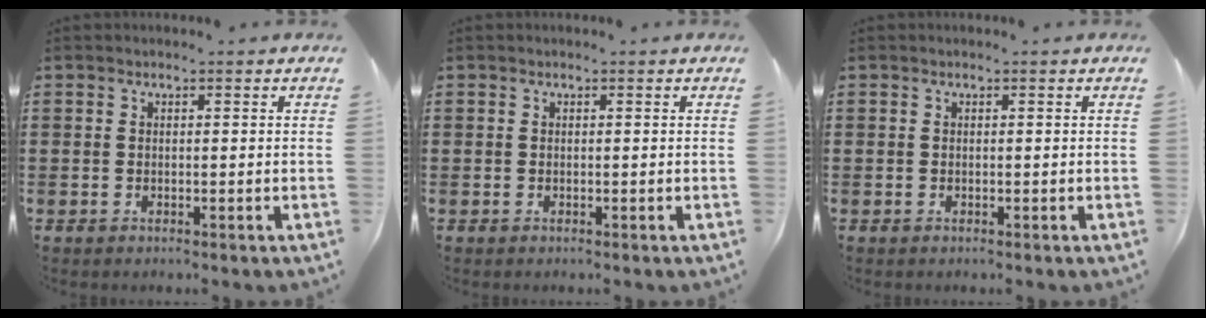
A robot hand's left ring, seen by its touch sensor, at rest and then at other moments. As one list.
[{"total": 0.0}, {"total": 0.0}]